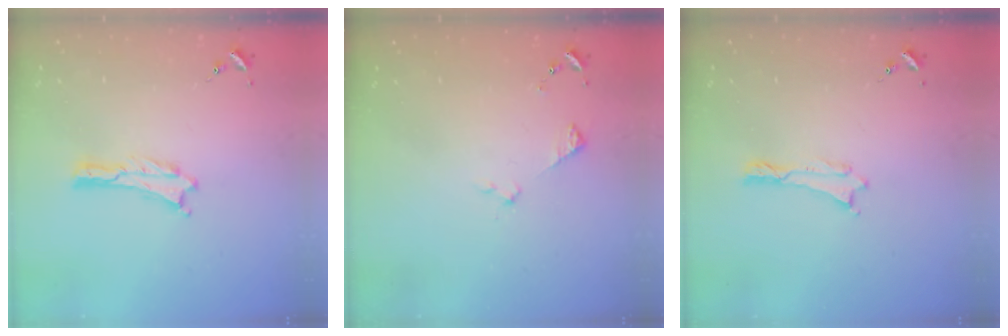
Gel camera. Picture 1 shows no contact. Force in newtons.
{"total": 2.9, "press": 2.9, "slide": 0.3}
{"total": 0.0}